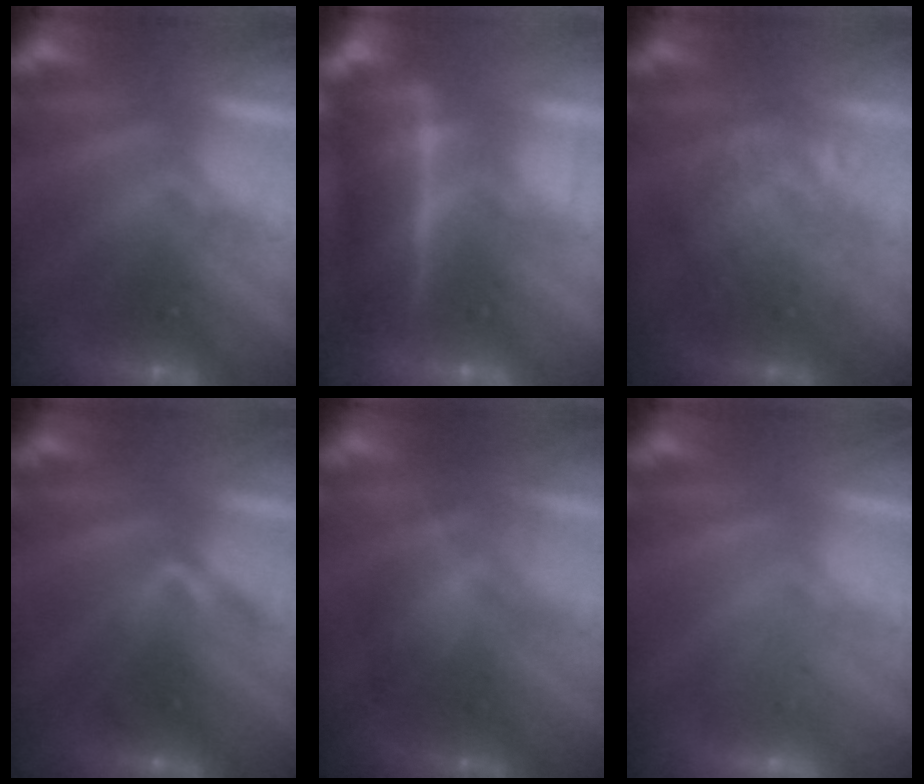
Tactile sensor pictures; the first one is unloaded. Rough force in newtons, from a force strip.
{"total": 7.0}
{"total": 2.2}
{"total": 2.2}
{"total": 2.8}
{"total": 2.9}